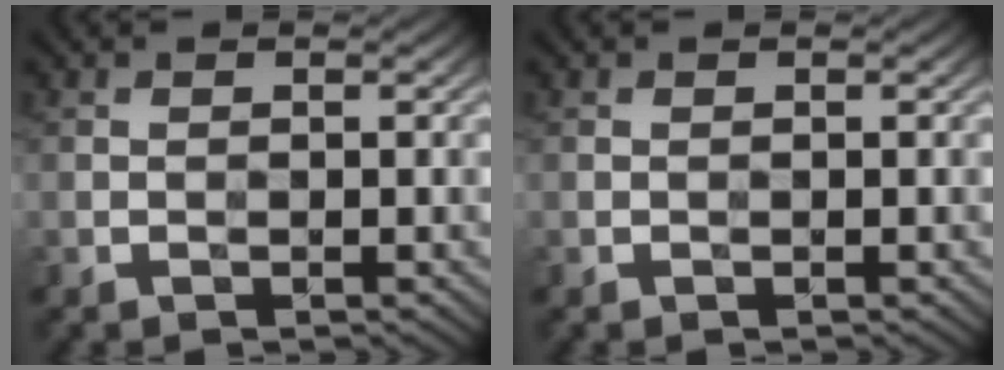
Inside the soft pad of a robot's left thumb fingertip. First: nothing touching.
{"total": 0.0}